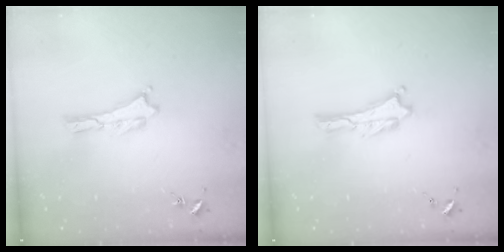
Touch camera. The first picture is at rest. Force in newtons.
{"total": 0.0}